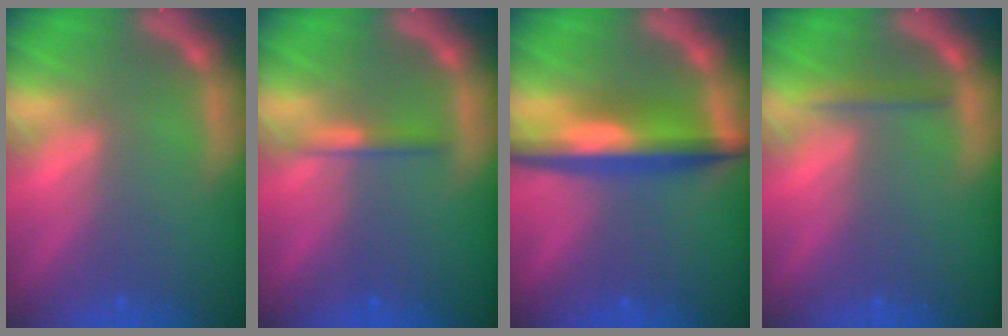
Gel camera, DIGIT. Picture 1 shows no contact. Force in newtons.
{"total": 1.4}
{"total": 6.5}
{"total": 1.4}